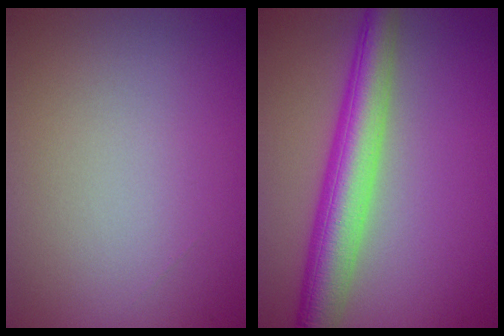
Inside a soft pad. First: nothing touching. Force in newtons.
{"total": 6.4, "press": 6.4, "slide": 0.2}